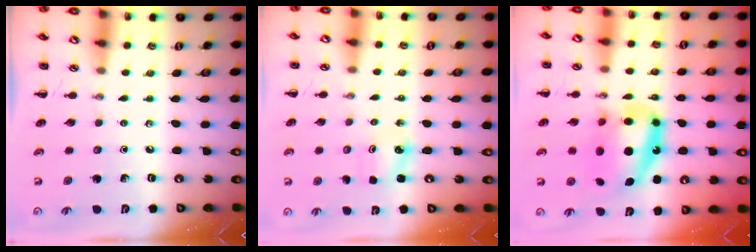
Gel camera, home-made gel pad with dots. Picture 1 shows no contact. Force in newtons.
{"total": 2.6, "press": 2.5, "slide": 0.7}
{"total": 14.7, "press": 14.2, "slide": 3.8}